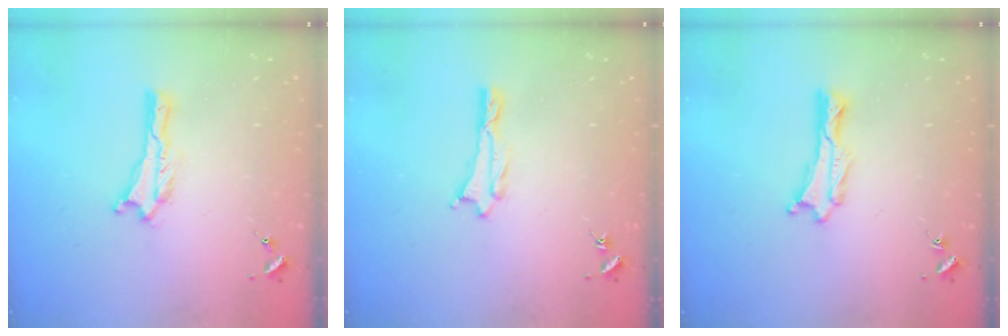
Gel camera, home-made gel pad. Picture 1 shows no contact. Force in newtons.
{"total": 0.7, "press": 0.7, "slide": 0.1}
{"total": 0.6, "press": 0.6, "slide": 0.2}